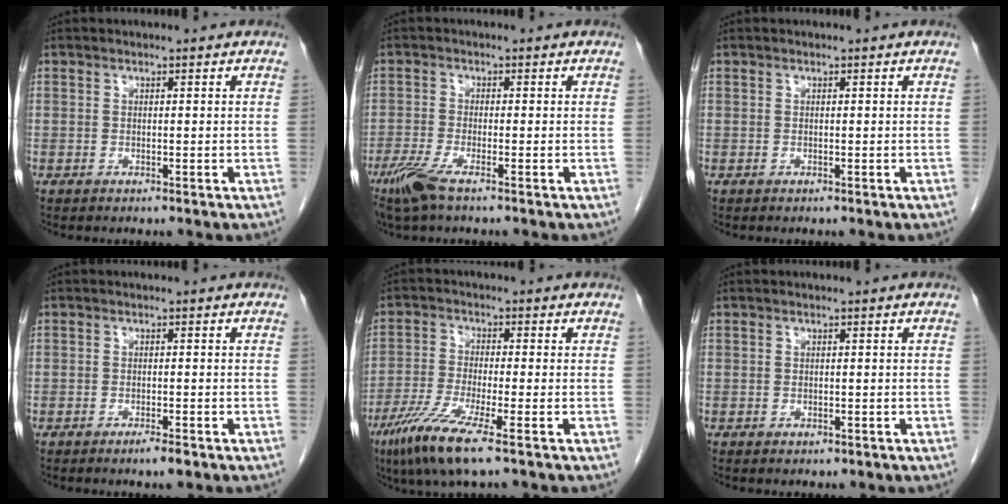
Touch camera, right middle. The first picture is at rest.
{"total": 4.5, "force": [-3.0, 0.5, 3.4], "torque": [-0.078, -0.013, -0.063]}
{"total": 0.0}
{"total": 1.8, "force": [-1.3, 0.3, 1.3], "torque": [-0.022, -0.002, -0.018]}
{"total": 8.6, "force": [-5.1, 0.2, 6.9], "torque": [-0.145, -0.026, -0.096]}
{"total": 0.7, "force": [-0.3, 0.5, 0.4], "torque": [-0.009, -0.001, -0.001]}